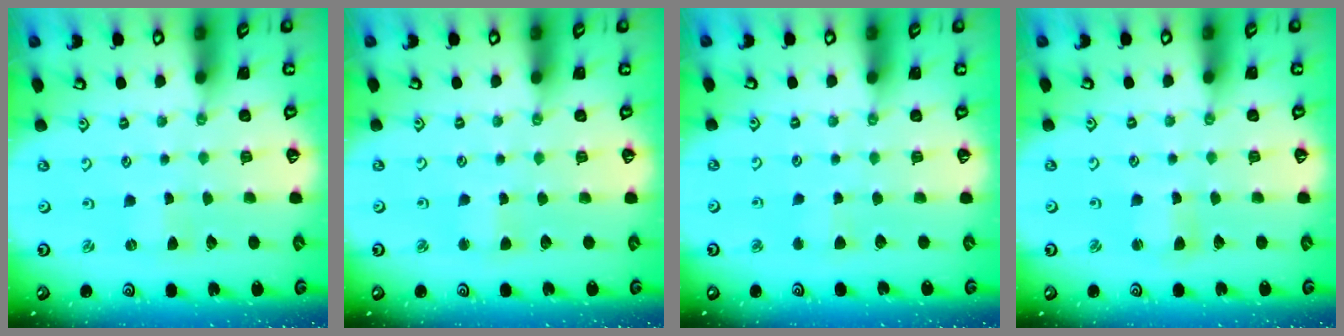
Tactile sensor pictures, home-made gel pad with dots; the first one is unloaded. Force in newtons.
{"total": 2.4, "press": 2.4, "slide": 0.3}
{"total": 2.8, "press": 2.7, "slide": 0.4}
{"total": 2.5, "press": 2.5, "slide": 0.3}